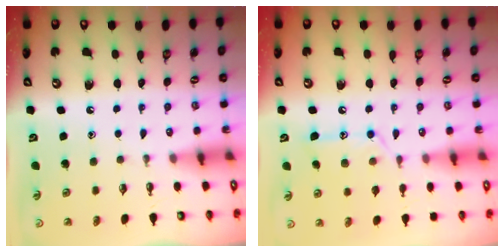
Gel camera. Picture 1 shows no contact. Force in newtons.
{"total": 13.5, "press": 13.4, "slide": 0.9}